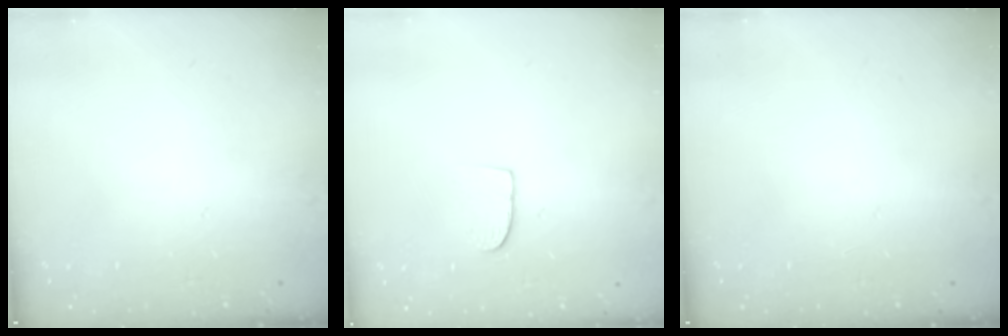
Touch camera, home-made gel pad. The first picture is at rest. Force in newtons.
{"total": 7.3, "press": 7.2, "slide": 0.5}
{"total": 0.0}